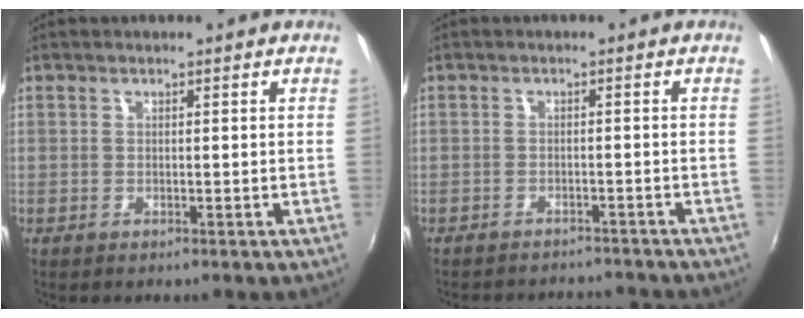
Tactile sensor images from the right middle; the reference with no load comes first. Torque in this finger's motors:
{"motor_torque": [0.90, -1.24, 0.06, 0.03]}